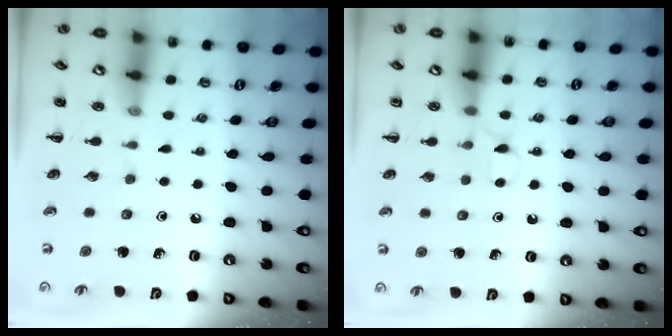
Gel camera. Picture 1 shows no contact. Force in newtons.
{"total": 2.6, "press": 2.4, "slide": 0.9}